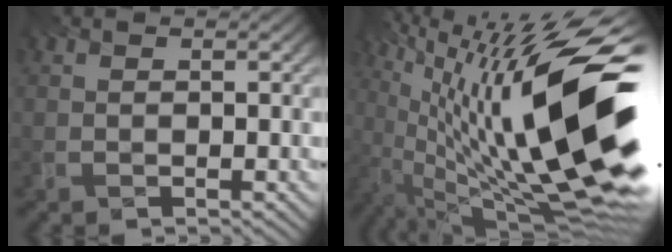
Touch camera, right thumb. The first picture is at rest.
{"total": 20.0, "force": [-0.7, 7.8, 18.5], "torque": [-0.355, -0.020, 0.001]}